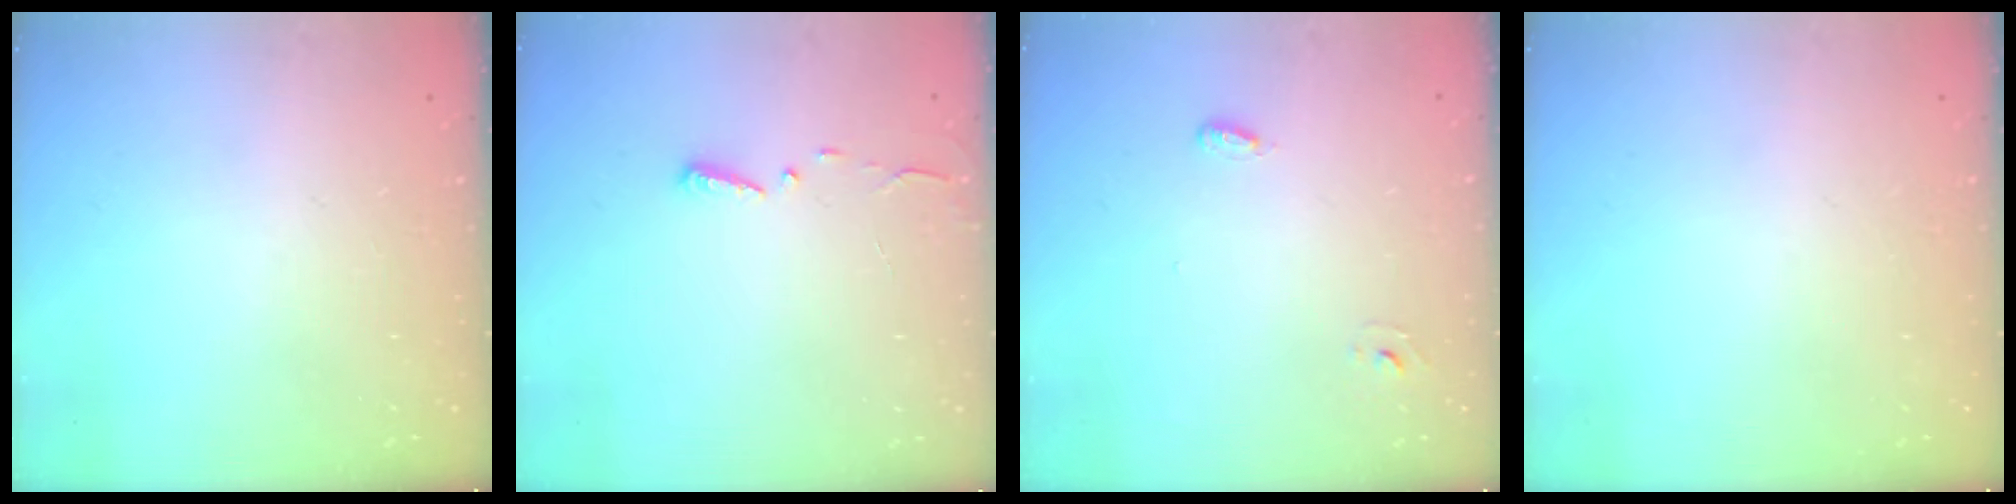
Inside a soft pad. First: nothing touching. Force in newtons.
{"total": 3.0, "press": 2.9, "slide": 0.3}
{"total": 2.6, "press": 2.5, "slide": 0.6}
{"total": 0.0}